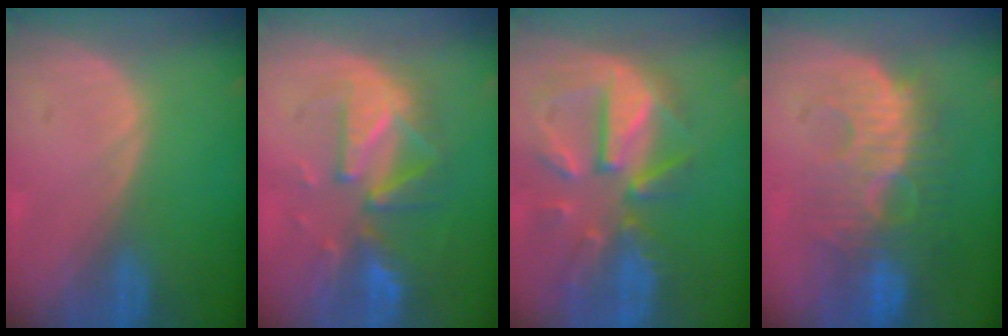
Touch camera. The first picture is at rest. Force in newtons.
{"total": 10.0, "press": 8.8, "slide": 4.7}
{"total": 11.3, "press": 9.9, "slide": 5.5}
{"total": 10.6, "press": 9.9, "slide": 3.8}